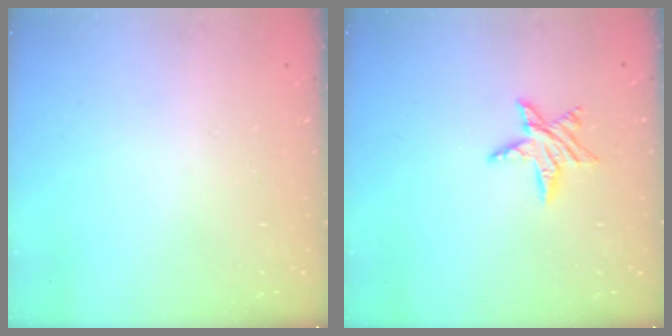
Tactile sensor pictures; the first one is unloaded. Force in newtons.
{"total": 6.9, "press": 6.9, "slide": 0.2}